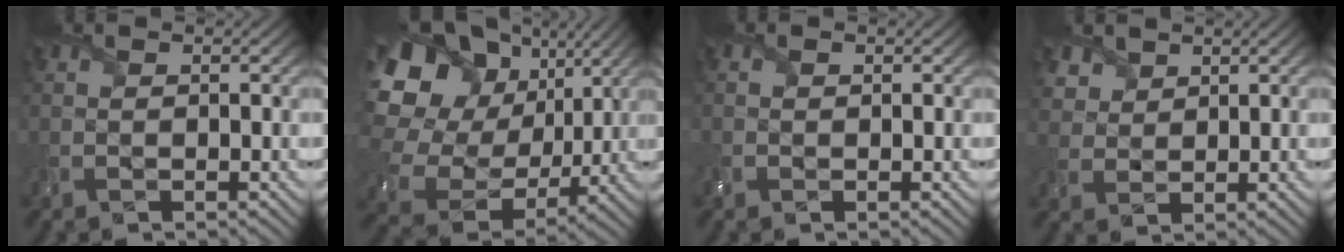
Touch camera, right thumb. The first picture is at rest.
{"total": 20.3, "force": [5.1, 16.4, 10.8], "torque": [-0.309, 0.014, 0.113]}
{"total": 0.8, "force": [-0.2, 0.8, 0.2], "torque": [-0.005, -0.004, -0.006]}
{"total": 3.4, "force": [2.4, 2.2, 0.9], "torque": [-0.037, -0.005, 0.056]}